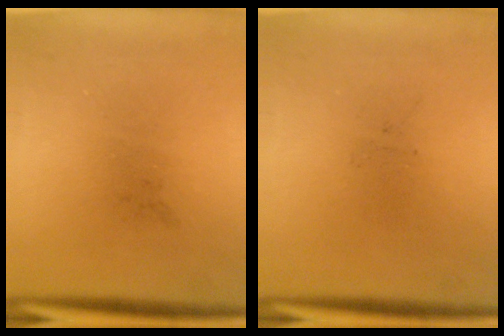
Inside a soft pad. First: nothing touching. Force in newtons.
{"total": 0.0}